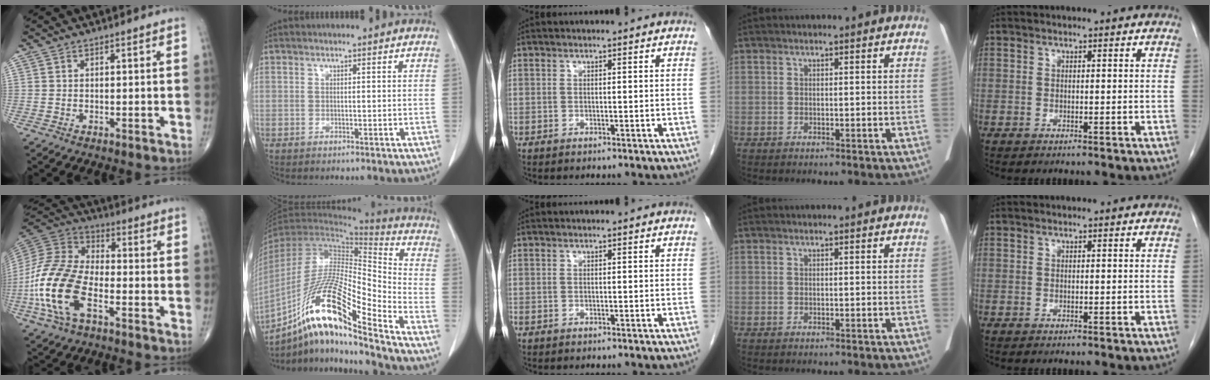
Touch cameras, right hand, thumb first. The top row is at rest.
{"thumb": {"total": 18.4, "force": [-6.2, 9.4, 14.5], "torque": [-0.311, 0.026, -0.122]}, "index": {"total": 19.9, "force": [-13.1, 1.2, 15.0], "torque": [-0.312, -0.015, -0.240]}}